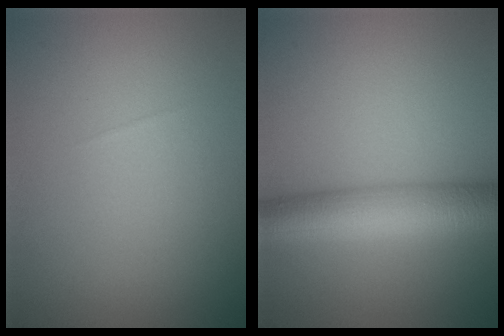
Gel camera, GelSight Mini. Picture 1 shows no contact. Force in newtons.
{"total": 6.6, "press": 6.6, "slide": 0.1}